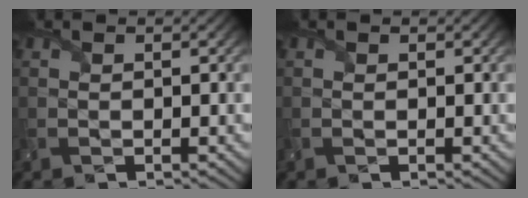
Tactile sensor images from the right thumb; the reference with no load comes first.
{"total": 0.0}